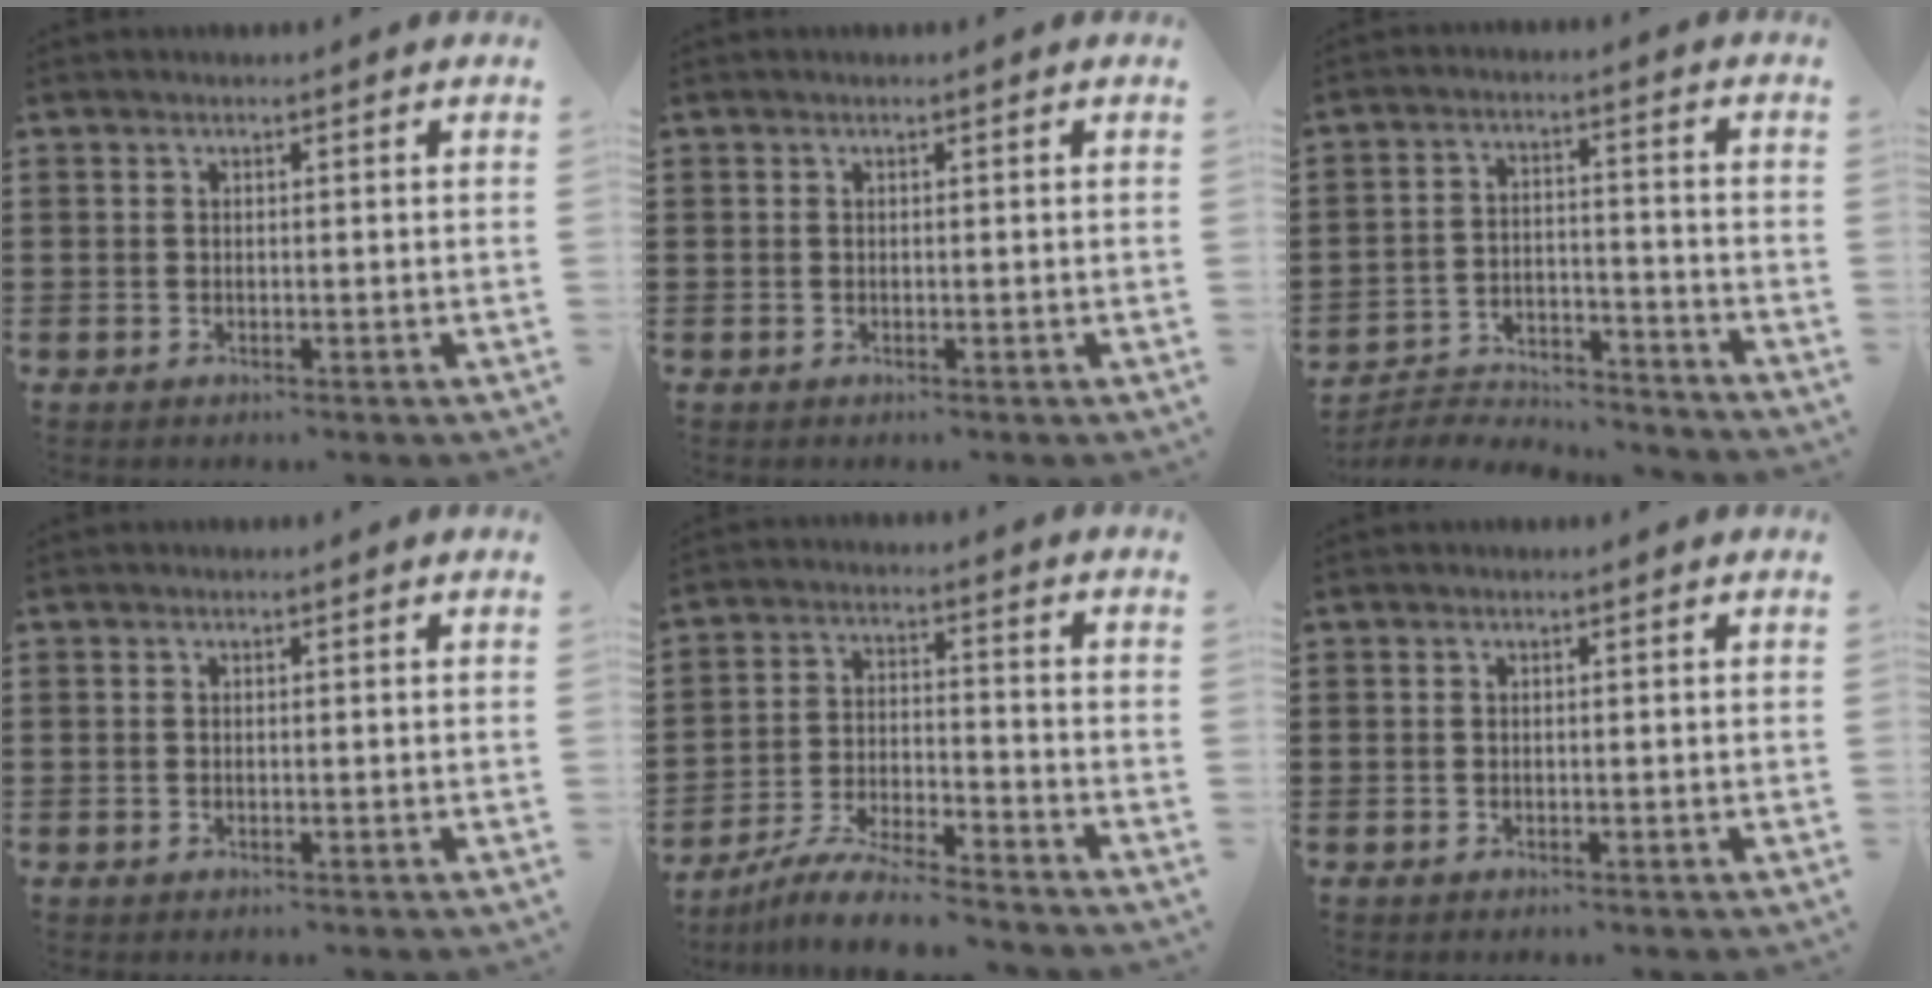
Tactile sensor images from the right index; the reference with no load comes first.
{"total": 0.0}
{"total": 4.9, "force": [-4.8, 0.7, 0.6], "torque": [-0.021, 0.004, -0.101]}
{"total": 0.0}
{"total": 7.5, "force": [-7.1, 0.2, 2.4], "torque": [-0.051, 0.003, -0.138]}
{"total": 0.0}